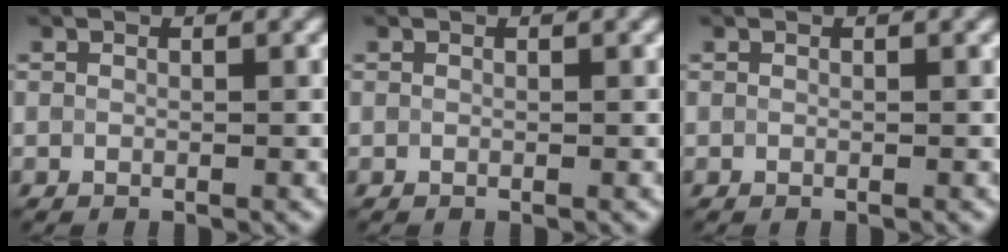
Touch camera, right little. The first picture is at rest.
{"total": 0.0}
{"total": 0.0}